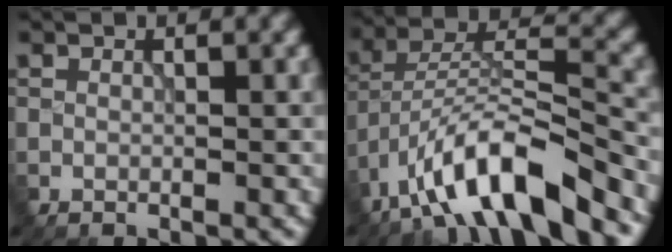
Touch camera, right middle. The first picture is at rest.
{"total": 10.6, "force": [-7.2, 3.0, 7.2], "torque": [-0.117, 0.012, -0.136]}